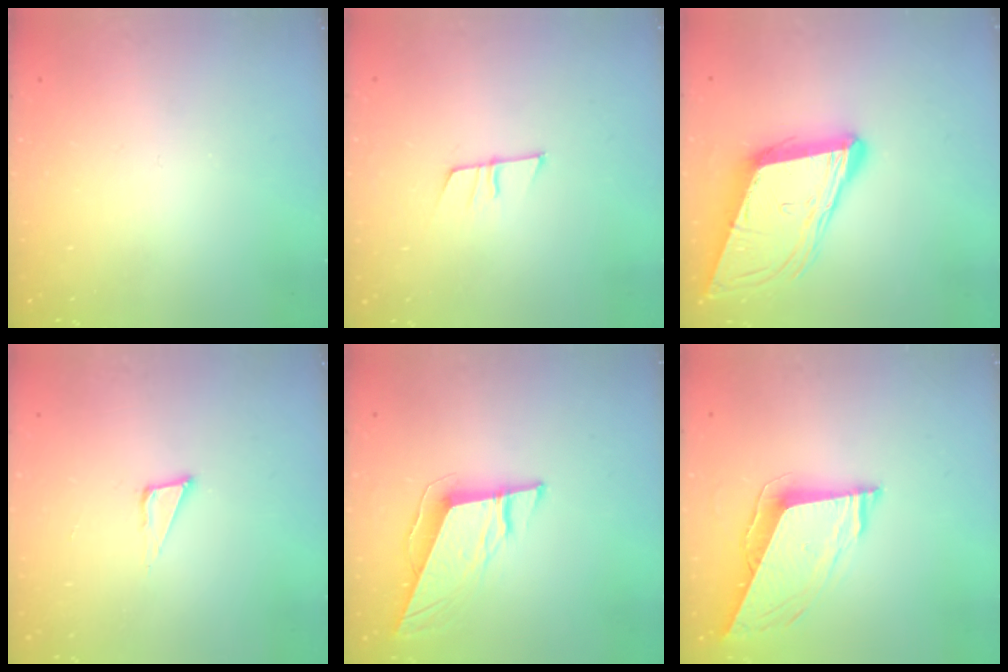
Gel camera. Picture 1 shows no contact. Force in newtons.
{"total": 7.1, "press": 7.1, "slide": 0.6}
{"total": 12.8, "press": 12.3, "slide": 3.6}
{"total": 4.5, "press": 4.5, "slide": 0.3}
{"total": 9.3, "press": 9.2, "slide": 1.3}
{"total": 8.9, "press": 8.9, "slide": 1.2}